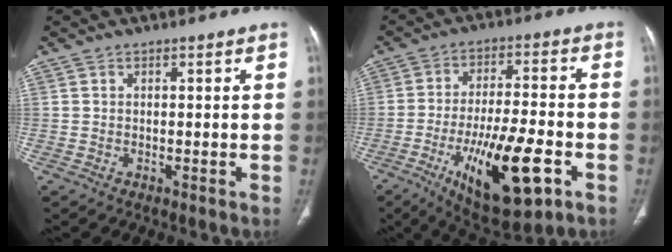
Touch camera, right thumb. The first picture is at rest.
{"total": 18.5, "force": [-7.2, 6.2, 15.9], "torque": [-0.267, 0.017, -0.105]}